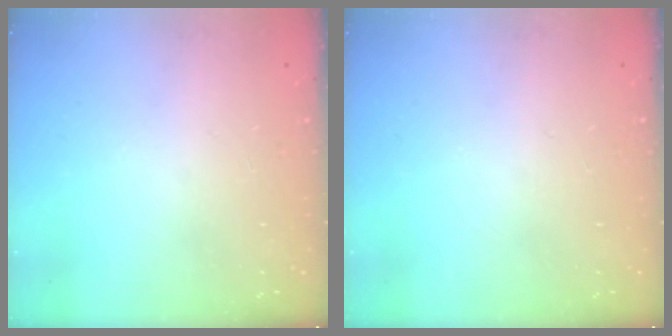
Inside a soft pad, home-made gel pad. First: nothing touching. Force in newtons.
{"total": 0.0}